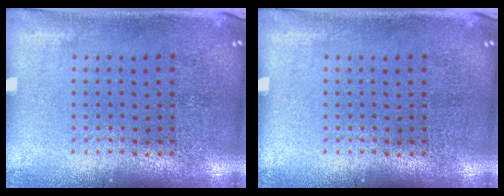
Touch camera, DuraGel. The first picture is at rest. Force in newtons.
{"total": 0.0}